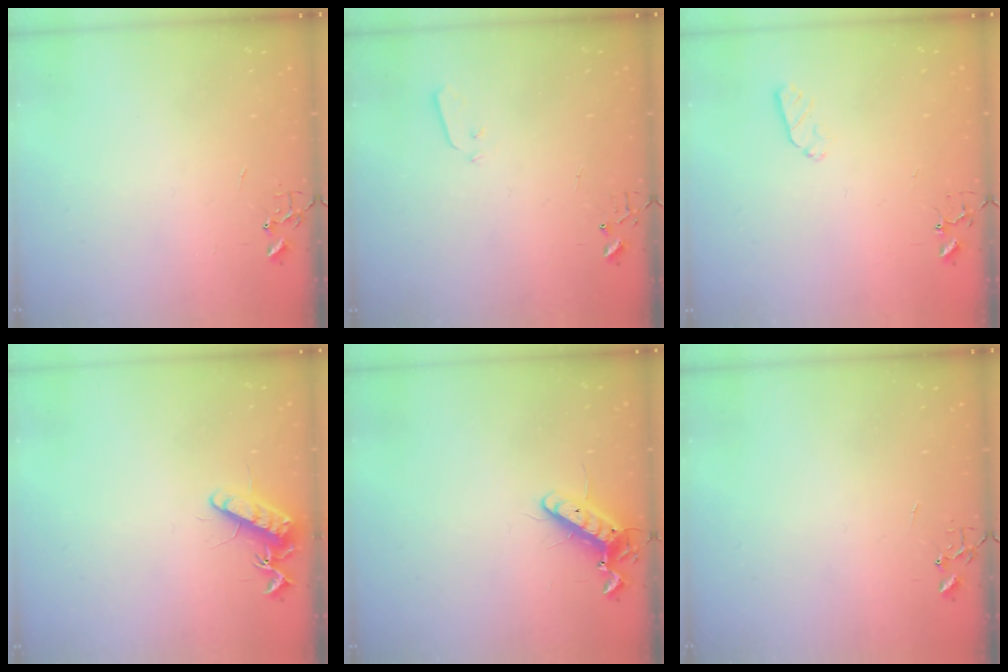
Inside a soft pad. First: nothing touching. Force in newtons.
{"total": 3.0, "press": 2.9, "slide": 0.7}
{"total": 5.0, "press": 4.9, "slide": 0.7}
{"total": 11.9, "press": 11.8, "slide": 1.3}
{"total": 11.6, "press": 11.5, "slide": 1.5}
{"total": 0.0}